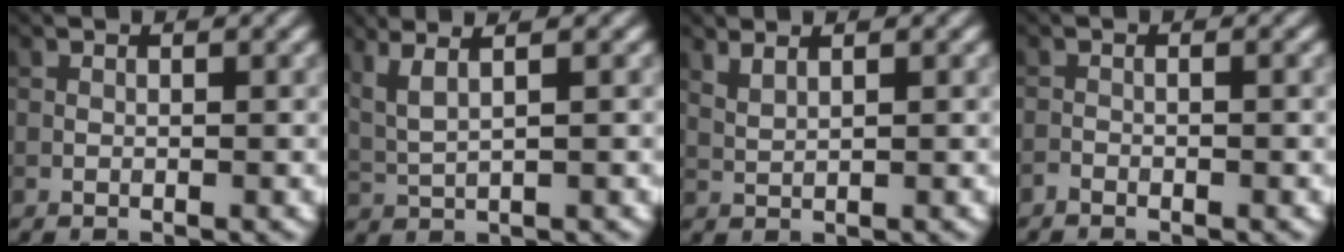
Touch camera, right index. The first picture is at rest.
{"total": 3.8, "force": [2.1, 1.2, 3.0], "torque": [-0.053, 0.015, 0.027]}
{"total": 1.6, "force": [1.3, 0.4, 0.9], "torque": [-0.022, -0.003, 0.025]}
{"total": 0.9, "force": [-0.7, 0.1, 0.5], "torque": [-0.009, 0.000, -0.015]}